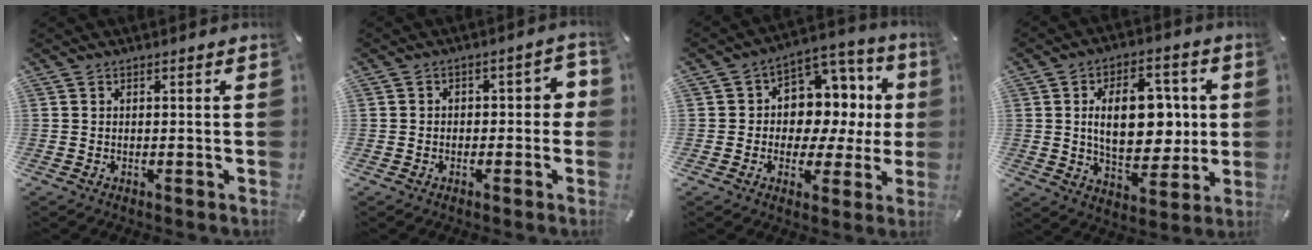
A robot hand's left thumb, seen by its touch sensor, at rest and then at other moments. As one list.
[{"total": 4.1, "force": [-1.5, 2.8, 2.5], "torque": [-0.038, 0.015, -0.033]}, {"total": 11.5, "force": [1.1, 9.8, 5.9], "torque": [-0.069, -0.023, 0.029]}, {"total": 16.3, "force": [1.8, 10.2, 12.7], "torque": [-0.209, 0.006, 0.028]}]